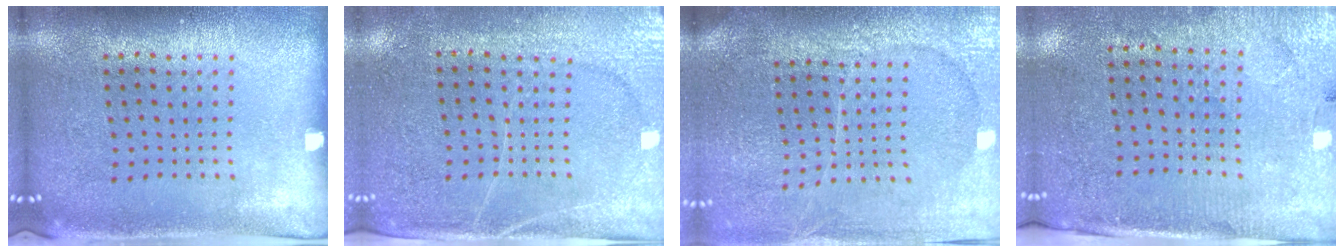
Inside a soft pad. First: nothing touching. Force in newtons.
{"total": 3.0, "press": 2.8, "slide": 1.2}
{"total": 3.6, "press": 3.3, "slide": 1.6}
{"total": 2.9, "press": 2.7, "slide": 1.1}